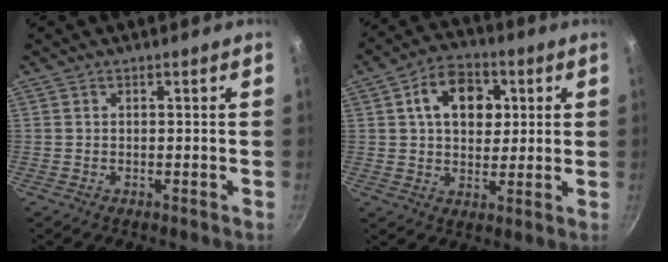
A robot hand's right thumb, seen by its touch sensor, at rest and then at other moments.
{"total": 11.5, "force": [3.1, 8.1, 7.6], "torque": [-0.089, 0.003, 0.040]}